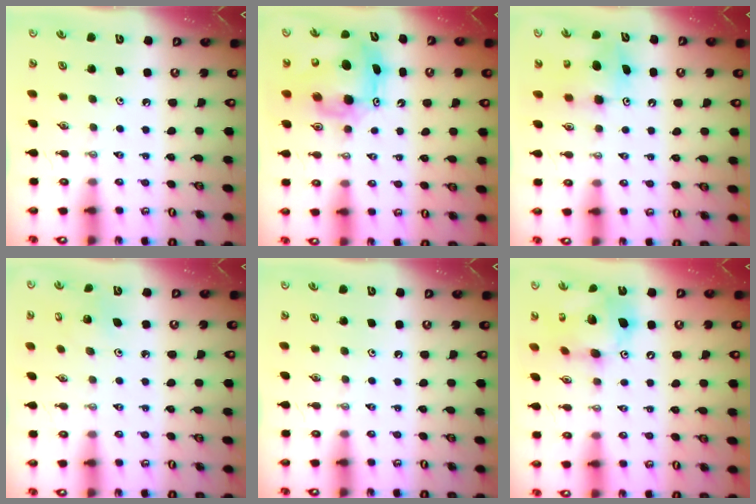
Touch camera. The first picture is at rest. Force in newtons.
{"total": 12.5, "press": 12.5, "slide": 0.7}
{"total": 7.2, "press": 7.2, "slide": 0.4}
{"total": 3.9, "press": 3.9, "slide": 0.3}
{"total": 0.0}
{"total": 14.5, "press": 14.5, "slide": 1.5}